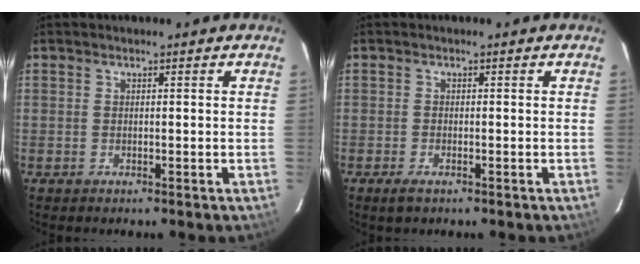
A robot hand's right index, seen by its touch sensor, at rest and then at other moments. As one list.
[{"total": 2.1, "force": [-1.4, 0.8, 1.2], "torque": [-0.026, -0.006, -0.026]}]